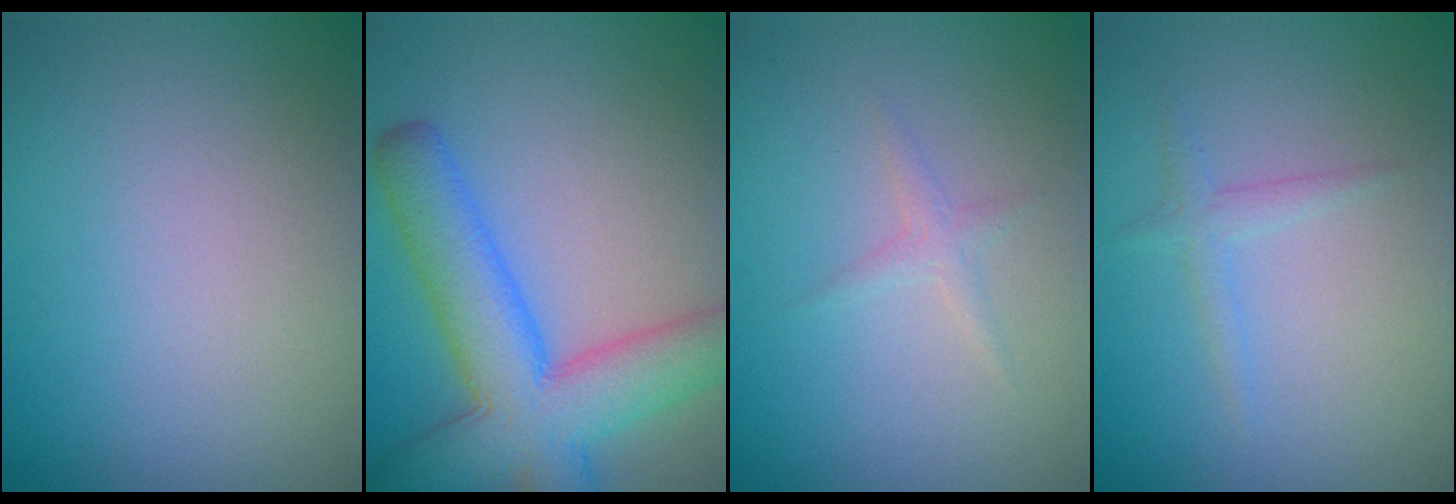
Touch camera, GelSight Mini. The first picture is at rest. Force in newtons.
{"total": 9.1, "press": 9.1, "slide": 0.4}
{"total": 1.0, "press": 1.0, "slide": 0.1}
{"total": 1.3, "press": 1.3, "slide": 0.1}